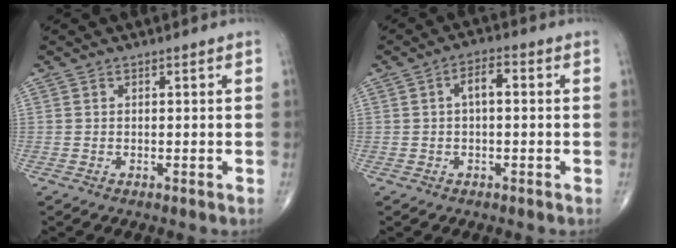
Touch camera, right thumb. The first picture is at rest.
{"total": 4.1, "force": [0.4, 1.9, 3.7], "torque": [-0.056, 0.016, 0.001]}